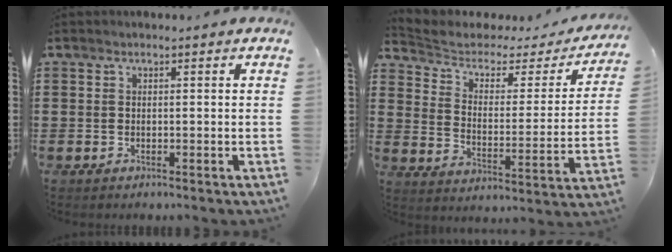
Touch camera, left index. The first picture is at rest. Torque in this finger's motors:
{"motor_torque": [1.25, -0.89, 0.07, -0.06]}